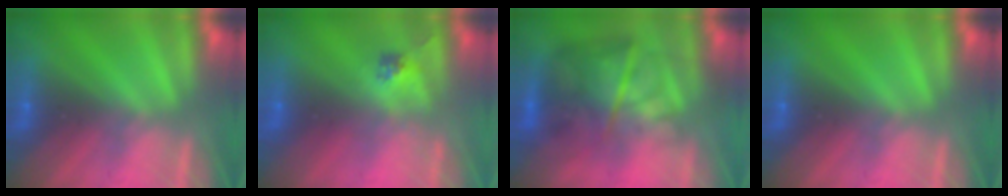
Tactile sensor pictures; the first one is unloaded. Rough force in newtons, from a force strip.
{"total": 2.4}
{"total": 7.7}
{"total": 0.0}